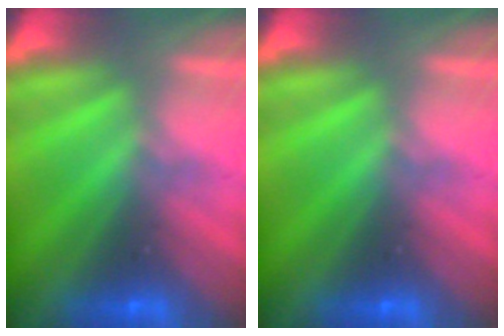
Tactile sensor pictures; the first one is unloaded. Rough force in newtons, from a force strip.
{"total": 0.0}